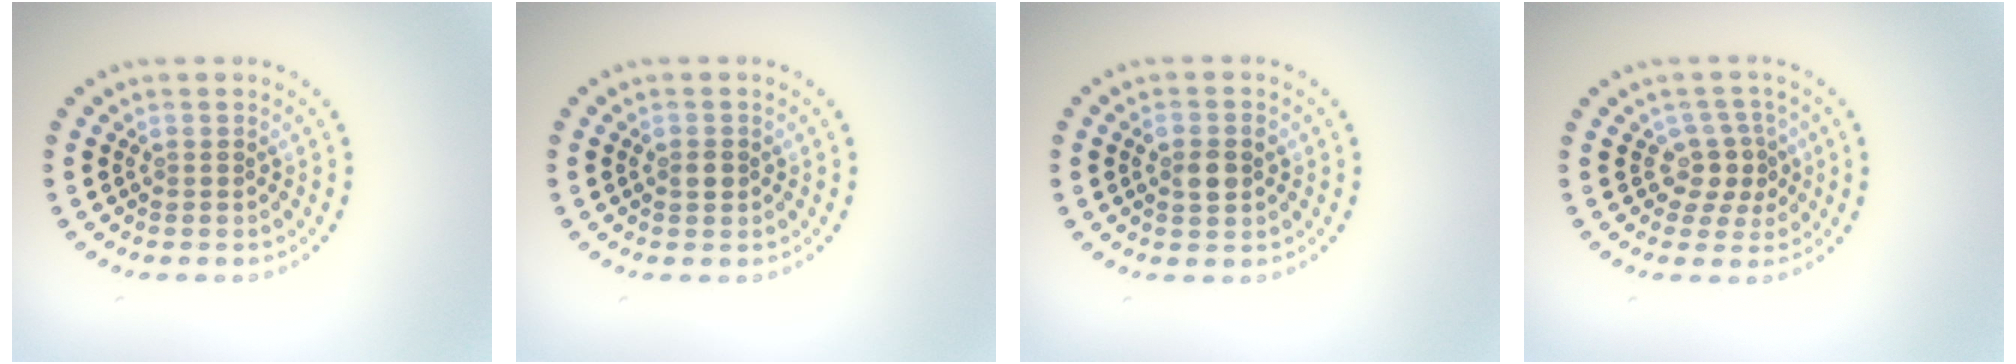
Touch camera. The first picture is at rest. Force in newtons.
{"total": 1.0, "press": 1.0, "slide": 0.1}
{"total": 2.5, "press": 2.5, "slide": 0.3}
{"total": 2.6, "press": 2.0, "slide": 1.6}